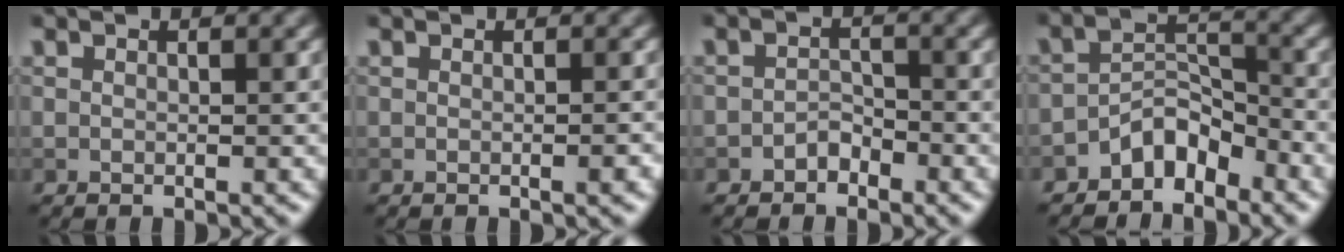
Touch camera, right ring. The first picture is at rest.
{"total": 0.7, "force": [-0.3, 0.1, 0.7], "torque": [-0.009, 0.001, -0.004]}
{"total": 1.4, "force": [-1.1, 0.9, 0.5], "torque": [-0.006, 0.007, -0.020]}
{"total": 3.6, "force": [-2.8, 1.8, 1.5], "torque": [-0.018, 0.017, -0.054]}